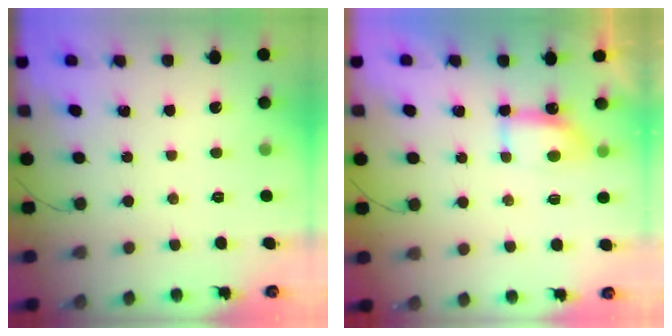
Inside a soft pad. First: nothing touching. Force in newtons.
{"total": 5.5, "press": 5.5, "slide": 0.5}